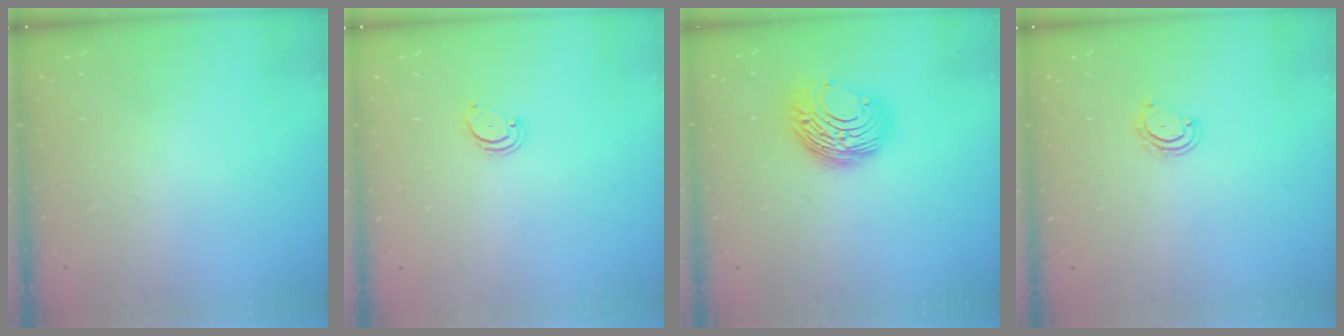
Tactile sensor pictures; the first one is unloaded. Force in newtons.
{"total": 2.4, "press": 2.3, "slide": 0.5}
{"total": 10.4, "press": 10.4, "slide": 0.6}
{"total": 4.4, "press": 4.3, "slide": 0.3}